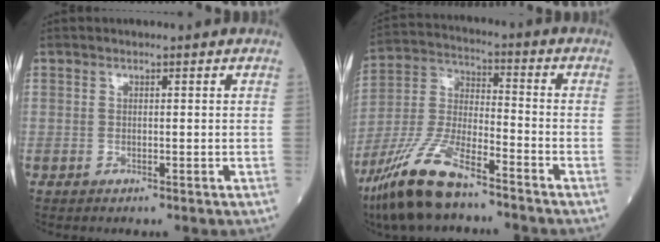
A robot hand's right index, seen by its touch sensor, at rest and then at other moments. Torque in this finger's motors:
{"motor_torque": [1.28, -0.86, 0.32, 0.12]}